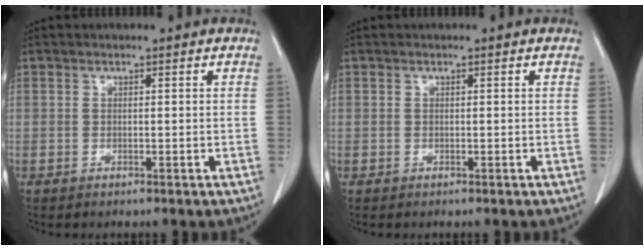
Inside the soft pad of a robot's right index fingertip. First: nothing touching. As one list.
[{"total": 0.0}]